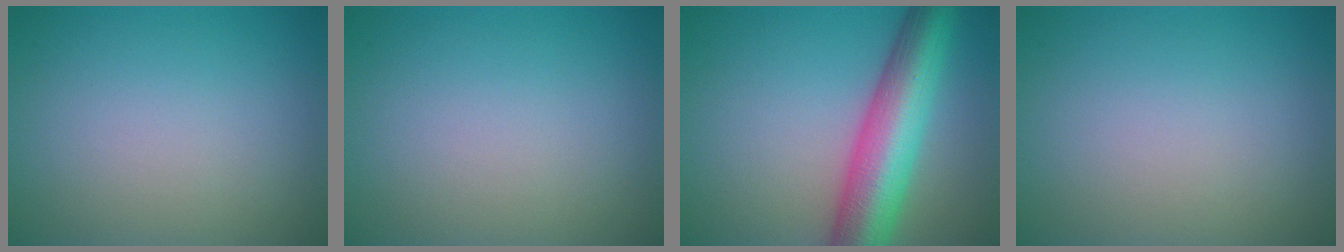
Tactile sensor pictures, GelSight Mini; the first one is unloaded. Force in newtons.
{"total": 0.0}
{"total": 9.3, "press": 9.3, "slide": 0.3}
{"total": 0.0}